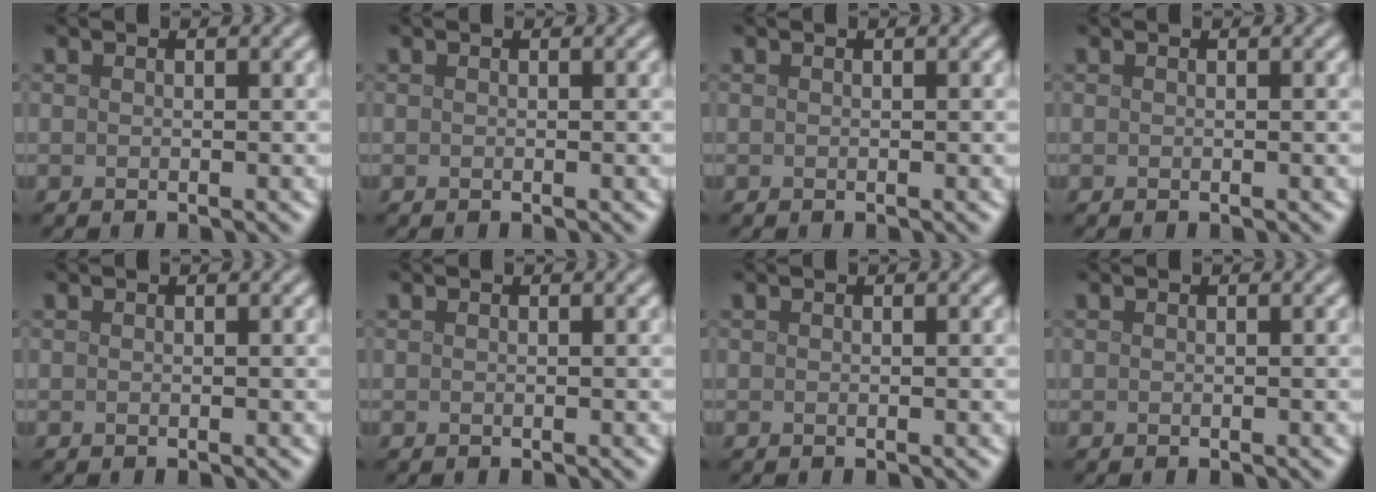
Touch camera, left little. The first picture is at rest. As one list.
[{"total": 0.0}, {"total": 0.0}, {"total": 0.0}, {"total": 0.0}, {"total": 0.0}, {"total": 0.0}, {"total": 0.0}]